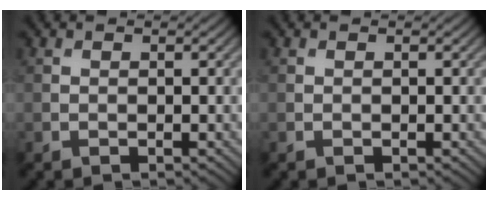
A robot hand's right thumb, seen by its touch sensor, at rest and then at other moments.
{"total": 0.0}